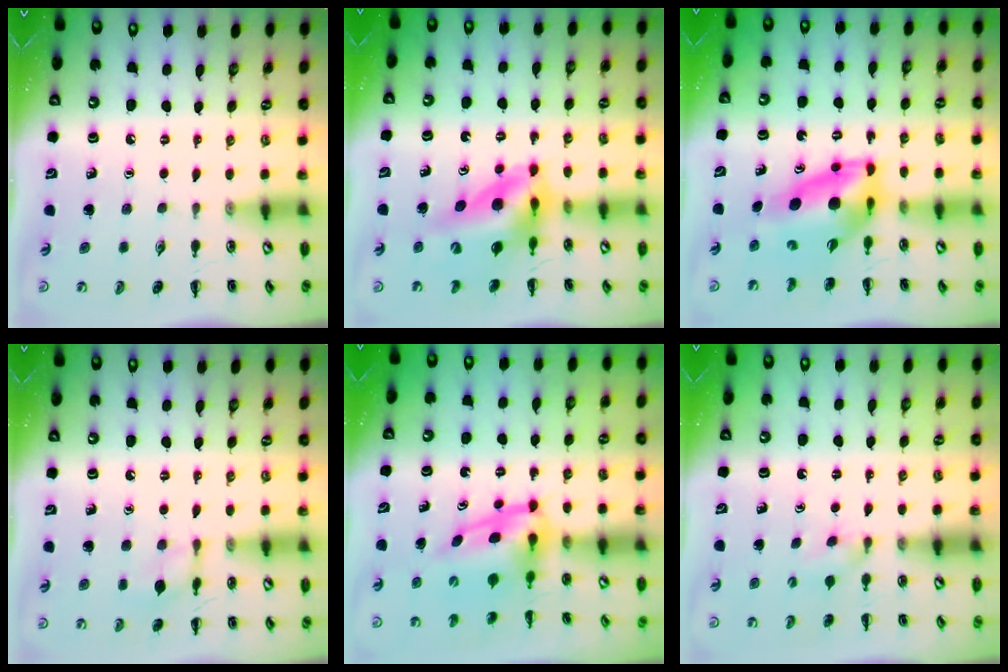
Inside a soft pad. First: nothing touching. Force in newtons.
{"total": 12.4, "press": 11.7, "slide": 4.1}
{"total": 8.4, "press": 8.0, "slide": 2.7}
{"total": 8.2, "press": 8.2, "slide": 0.3}
{"total": 5.7, "press": 5.7, "slide": 0.9}
{"total": 2.4, "press": 2.1, "slide": 1.0}